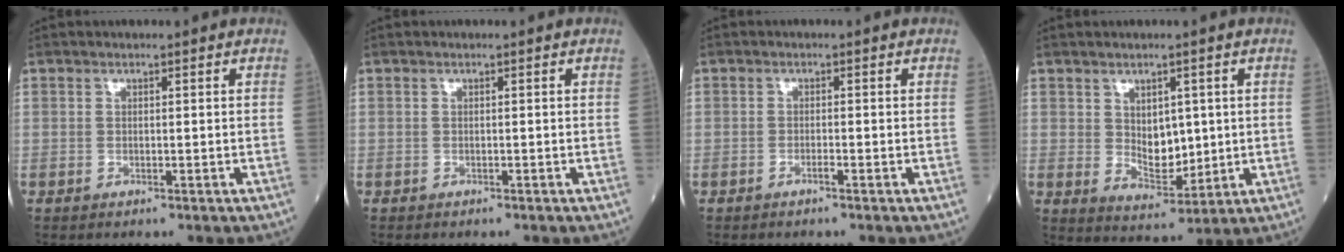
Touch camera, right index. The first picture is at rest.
{"total": 0.7, "force": [-0.6, 0.2, 0.2], "torque": [-0.011, -0.001, -0.009]}
{"total": 0.9, "force": [-0.6, -0.1, 0.6], "torque": [-0.012, 0.001, -0.012]}
{"total": 5.7, "force": [1.0, 3.4, 4.5], "torque": [-0.072, -0.005, 0.030]}